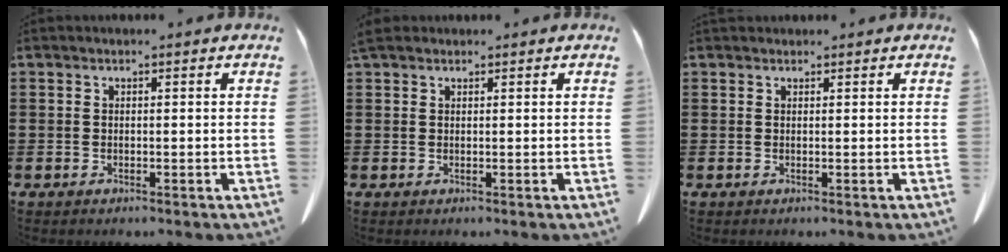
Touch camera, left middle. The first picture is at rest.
{"total": 1.2, "force": [1.0, 0.5, 0.5], "torque": [-0.013, 0.003, 0.020]}
{"total": 0.6, "force": [0.5, 0.2, 0.0], "torque": [0.005, -0.002, 0.009]}